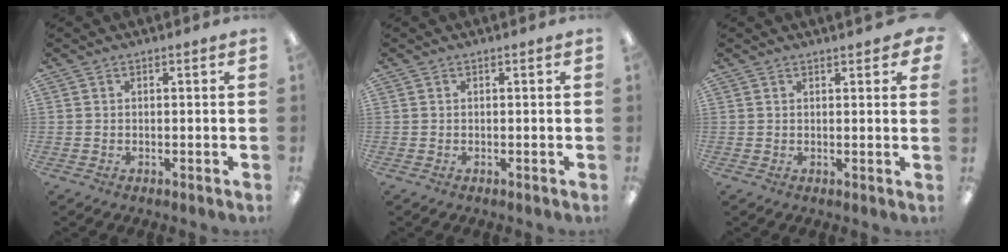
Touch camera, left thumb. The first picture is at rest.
{"total": 0.0}
{"total": 1.9, "force": [1.6, 0.3, 1.0], "torque": [-0.014, -0.002, 0.026]}